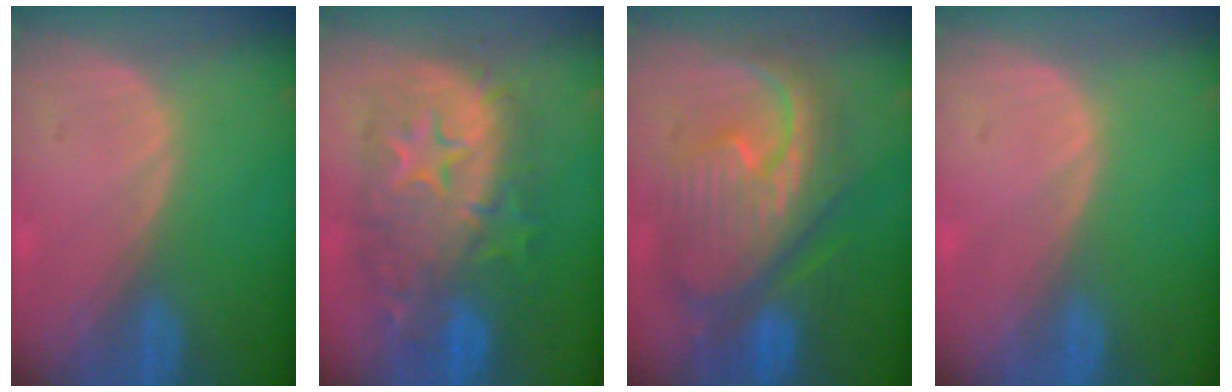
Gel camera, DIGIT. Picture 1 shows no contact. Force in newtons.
{"total": 12.4, "press": 12.3, "slide": 1.0}
{"total": 12.2, "press": 12.1, "slide": 1.2}
{"total": 0.0}